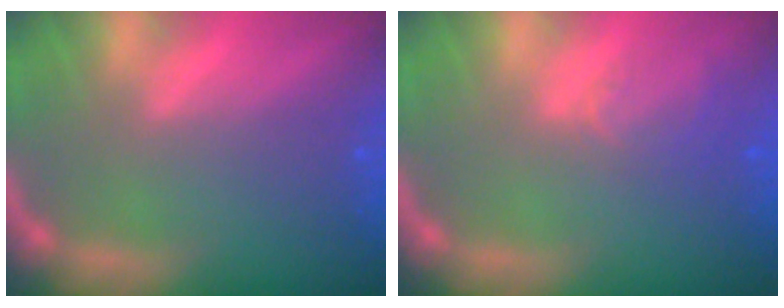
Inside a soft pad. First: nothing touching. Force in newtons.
{"total": 2.5}